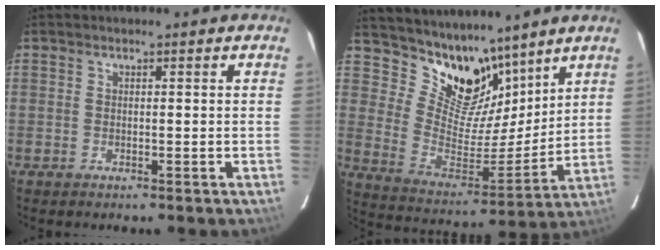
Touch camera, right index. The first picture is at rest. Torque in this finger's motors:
{"motor_torque": [-0.07, 0.40, 0.02, 0.02]}